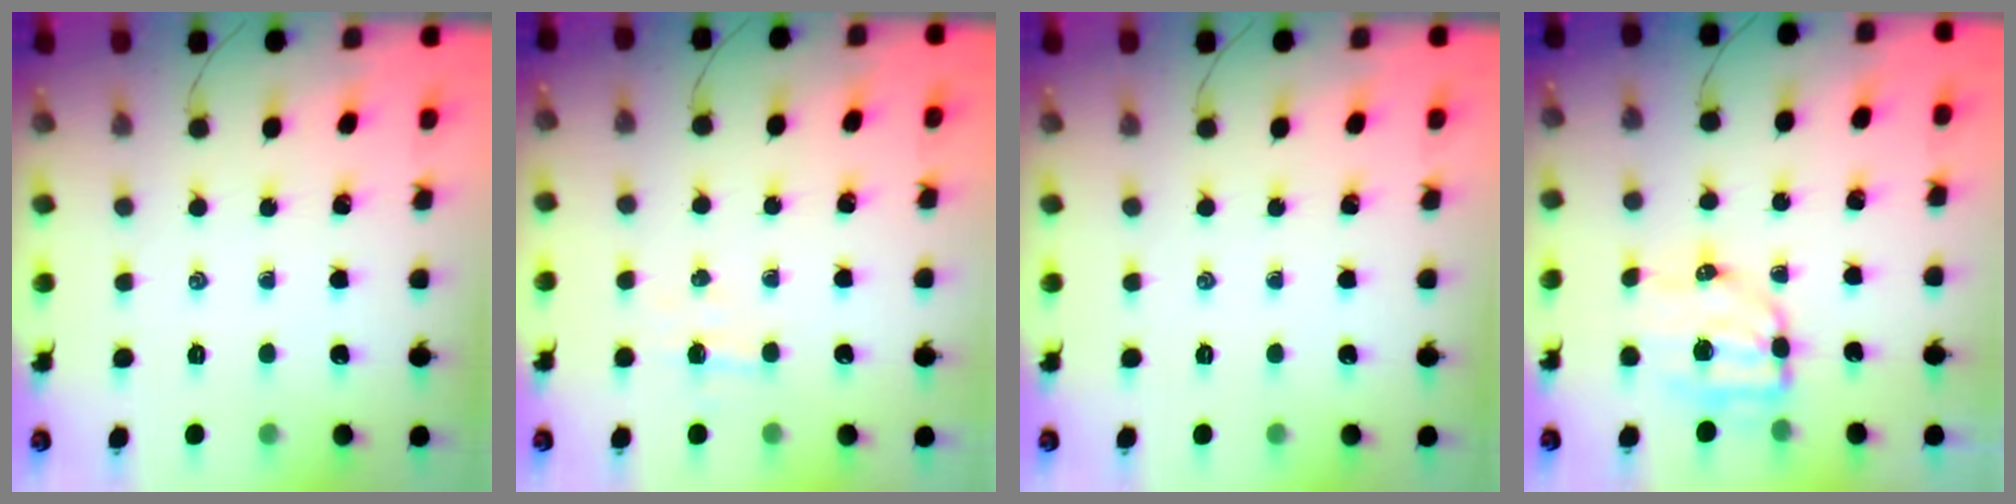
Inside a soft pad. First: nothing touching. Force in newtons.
{"total": 3.2, "press": 3.1, "slide": 0.8}
{"total": 0.0}
{"total": 7.7, "press": 7.6, "slide": 1.1}